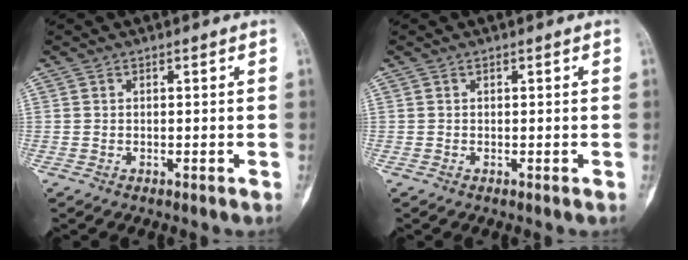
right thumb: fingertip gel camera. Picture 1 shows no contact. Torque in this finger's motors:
{"motor_torque": [2.79, 2.22, 1.22, -1.12, 0.02]}